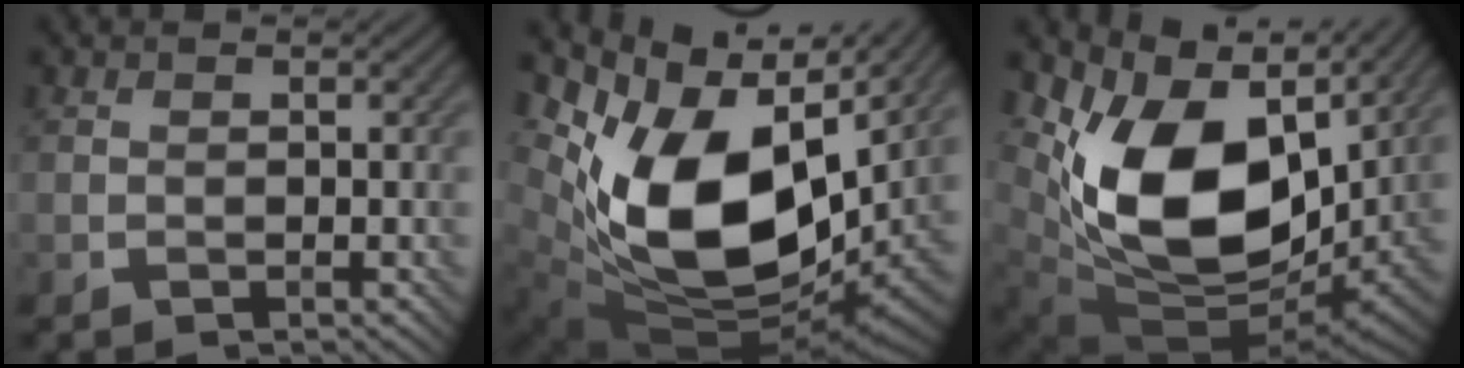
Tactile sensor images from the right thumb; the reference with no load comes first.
{"total": 17.2, "force": [2.5, 11.4, 12.6], "torque": [-0.253, -0.038, 0.062]}
{"total": 16.2, "force": [3.9, 10.3, 11.8], "torque": [-0.235, -0.020, 0.083]}